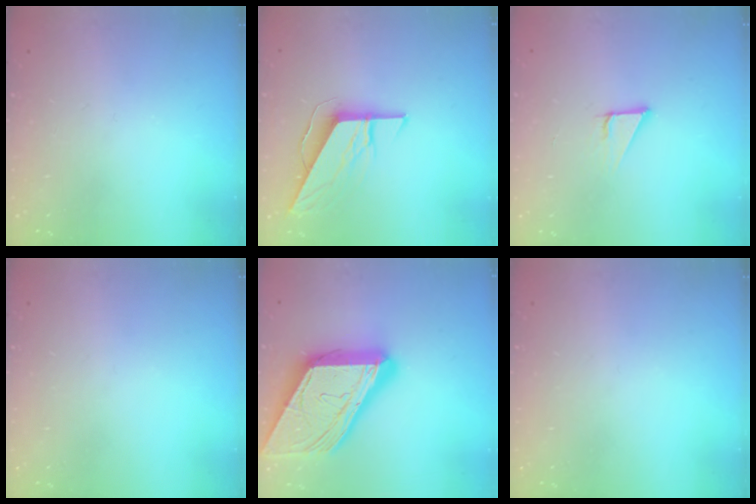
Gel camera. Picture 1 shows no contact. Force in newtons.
{"total": 8.8, "press": 8.8, "slide": 0.5}
{"total": 3.5, "press": 3.5, "slide": 0.2}
{"total": 0.0}
{"total": 24.3, "press": 24.2, "slide": 2.6}
{"total": 0.0}